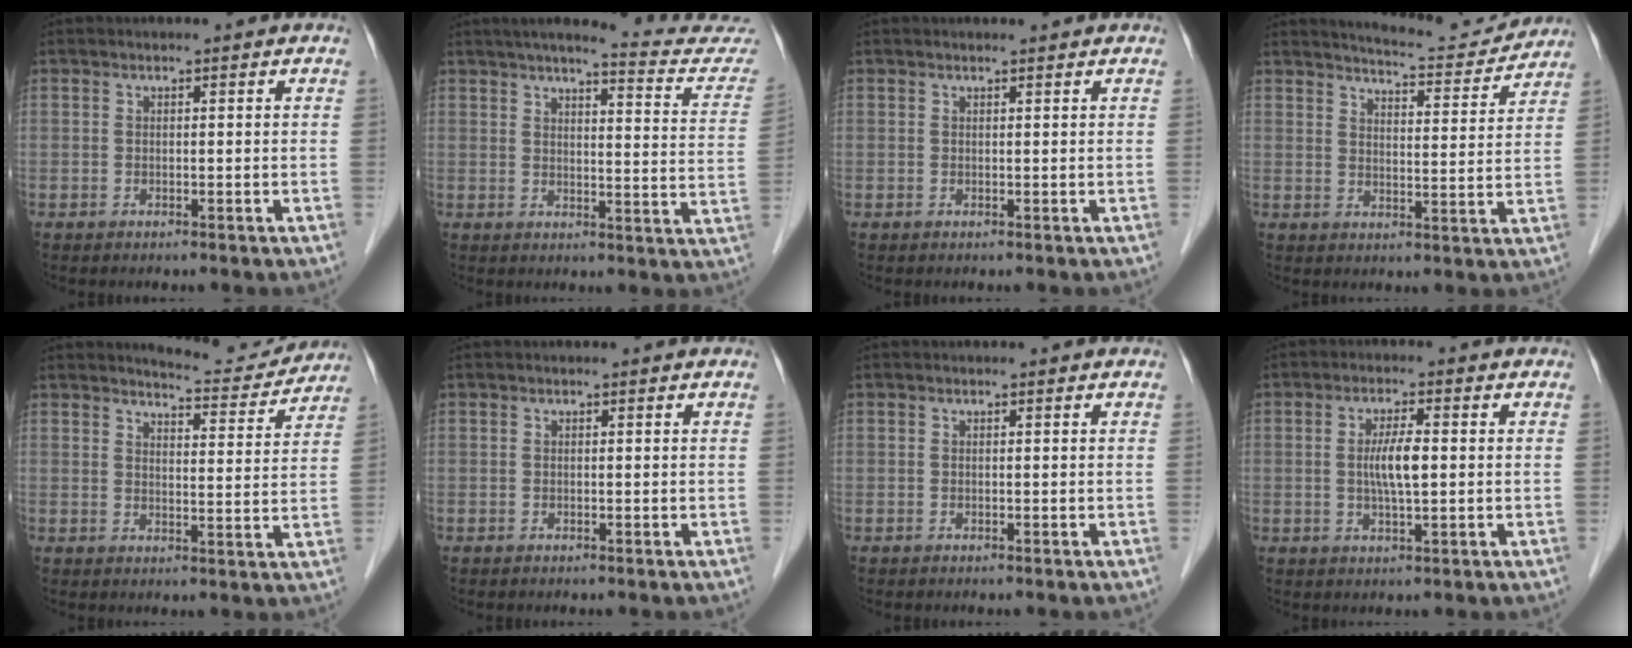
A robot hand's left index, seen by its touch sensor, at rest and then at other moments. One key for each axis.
{"total": 15.8, "fx": 14.6, "fy": 1.2, "fz": 6.0, "tx": -0.065, "ty": -0.045, "tz": 0.160}
{"total": 0.9, "fx": 0.9, "fy": 0.0, "fz": 0.3, "tx": -0.006, "ty": 0.001, "tz": 0.013}
{"total": 9.9, "fx": 9.8, "fy": 0.9, "fz": 1.4, "tx": -0.022, "ty": -0.009, "tz": 0.127}
{"total": 7.8, "fx": 7.8, "fy": 0.9, "fz": 0.5, "tx": -0.006, "ty": -0.017, "tz": 0.095}
{"total": 0.0}
{"total": 0.0}
{"total": 4.8, "fx": 0.0, "fy": 0.7, "fz": 4.7, "tx": -0.091, "ty": -0.002, "tz": -0.002}